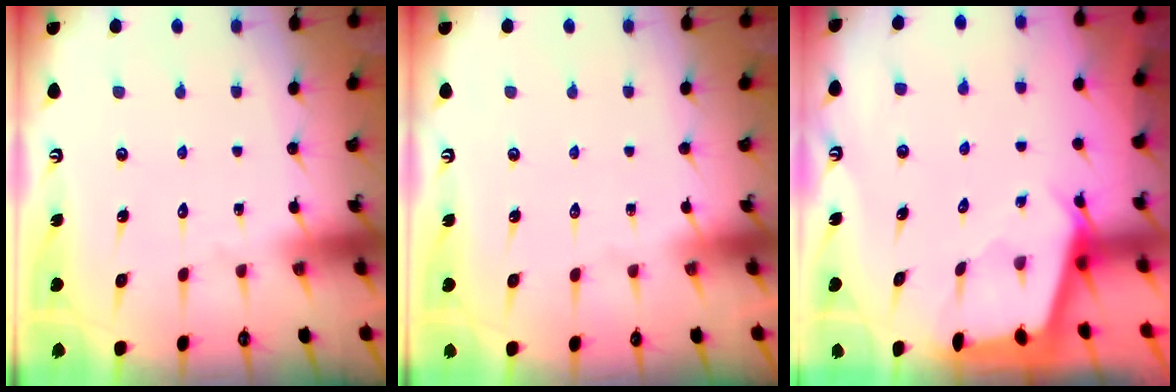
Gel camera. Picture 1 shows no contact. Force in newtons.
{"total": 0.0}
{"total": 2.4, "press": 2.4, "slide": 0.3}